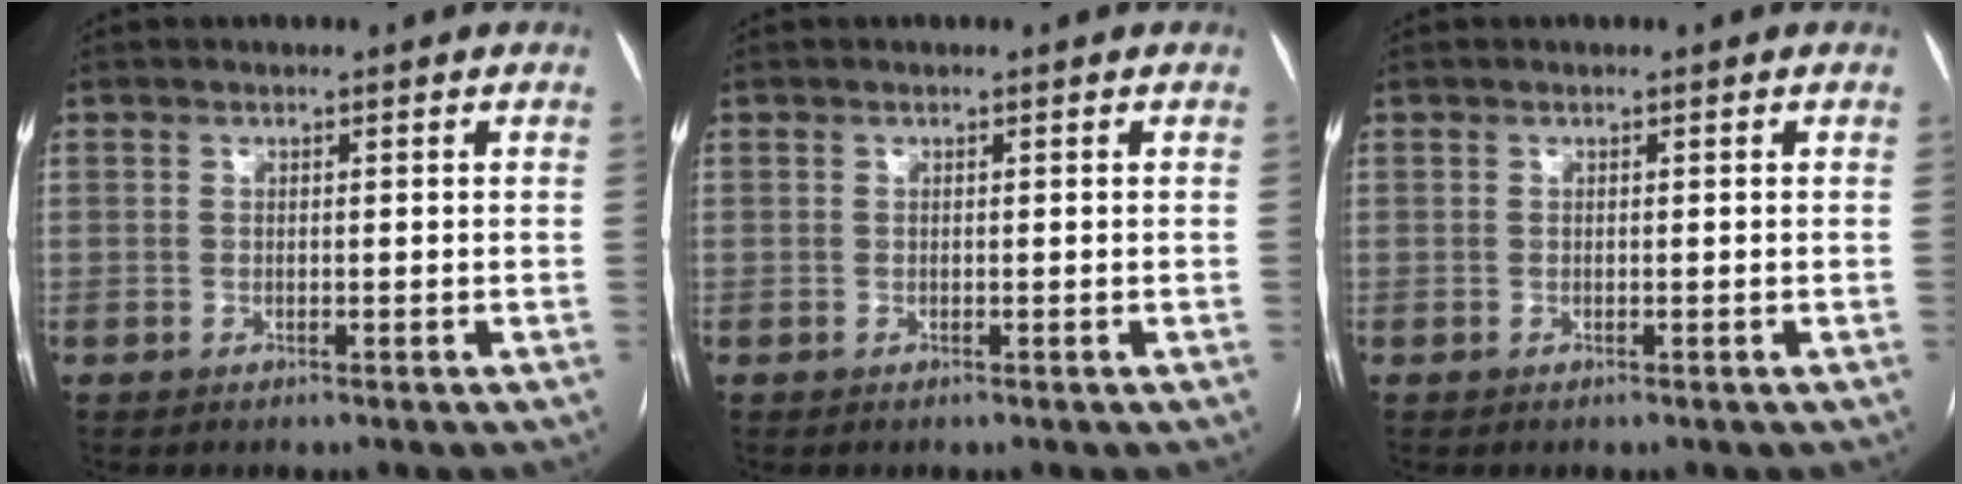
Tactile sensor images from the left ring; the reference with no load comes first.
{"total": 0.0}
{"total": 0.0}